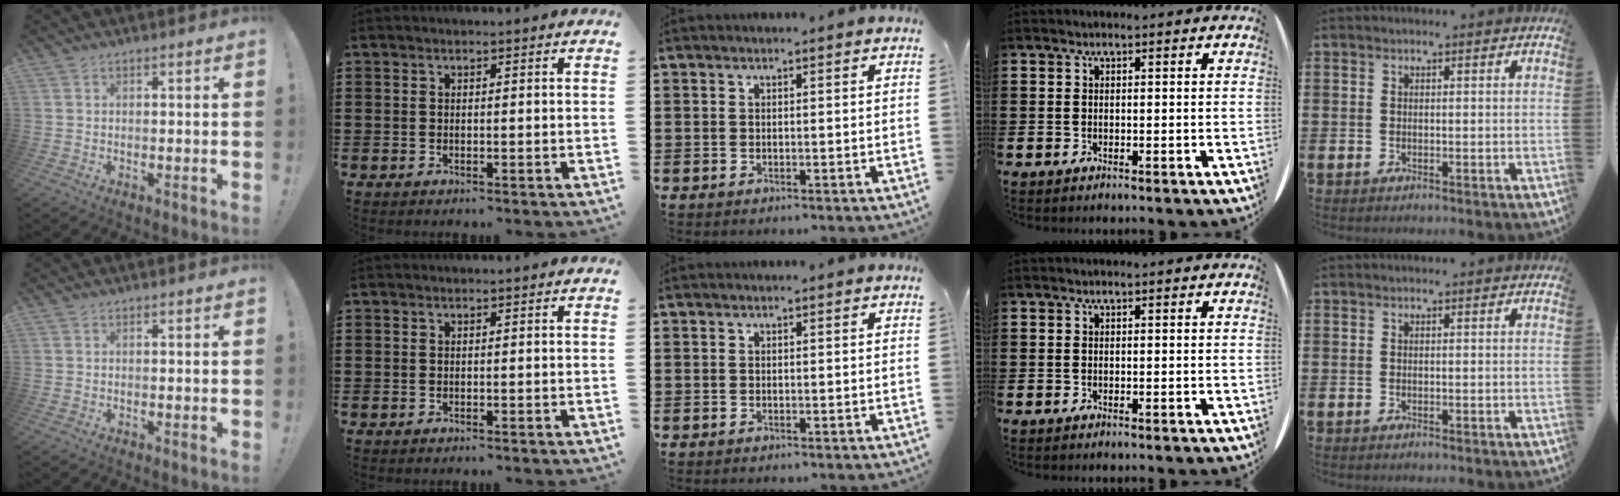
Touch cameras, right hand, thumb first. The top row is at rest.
{}